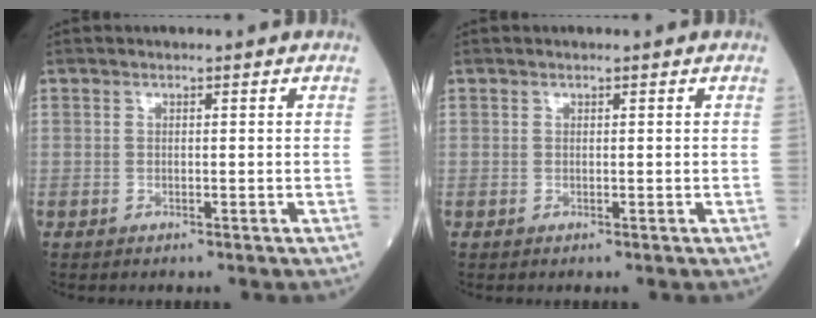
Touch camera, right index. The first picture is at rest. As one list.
[{"total": 0.0}]